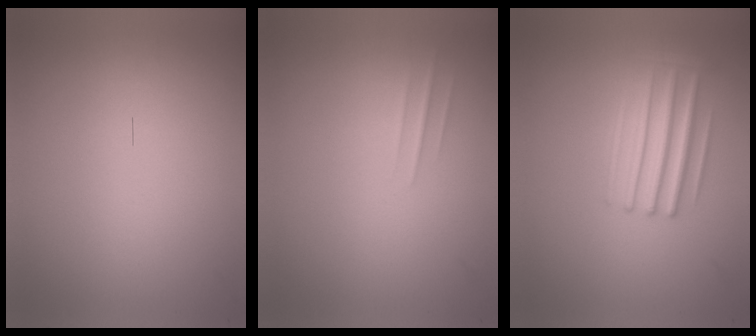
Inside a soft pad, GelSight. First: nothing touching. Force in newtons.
{"total": 1.2}
{"total": 3.2}